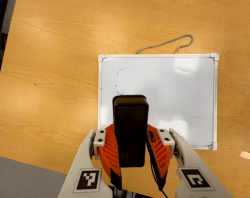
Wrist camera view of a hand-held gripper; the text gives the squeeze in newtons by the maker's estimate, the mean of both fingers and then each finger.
{"total": 7.6, "left": 6.7, "right": 8.6}